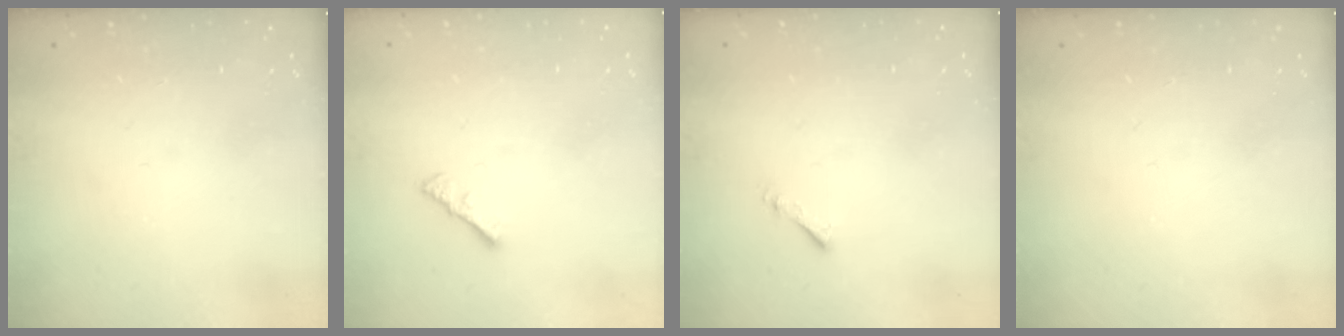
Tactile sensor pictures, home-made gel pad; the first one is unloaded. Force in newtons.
{"total": 1.1, "press": 1.1, "slide": 0.4}
{"total": 0.8, "press": 0.7, "slide": 0.3}
{"total": 0.0}